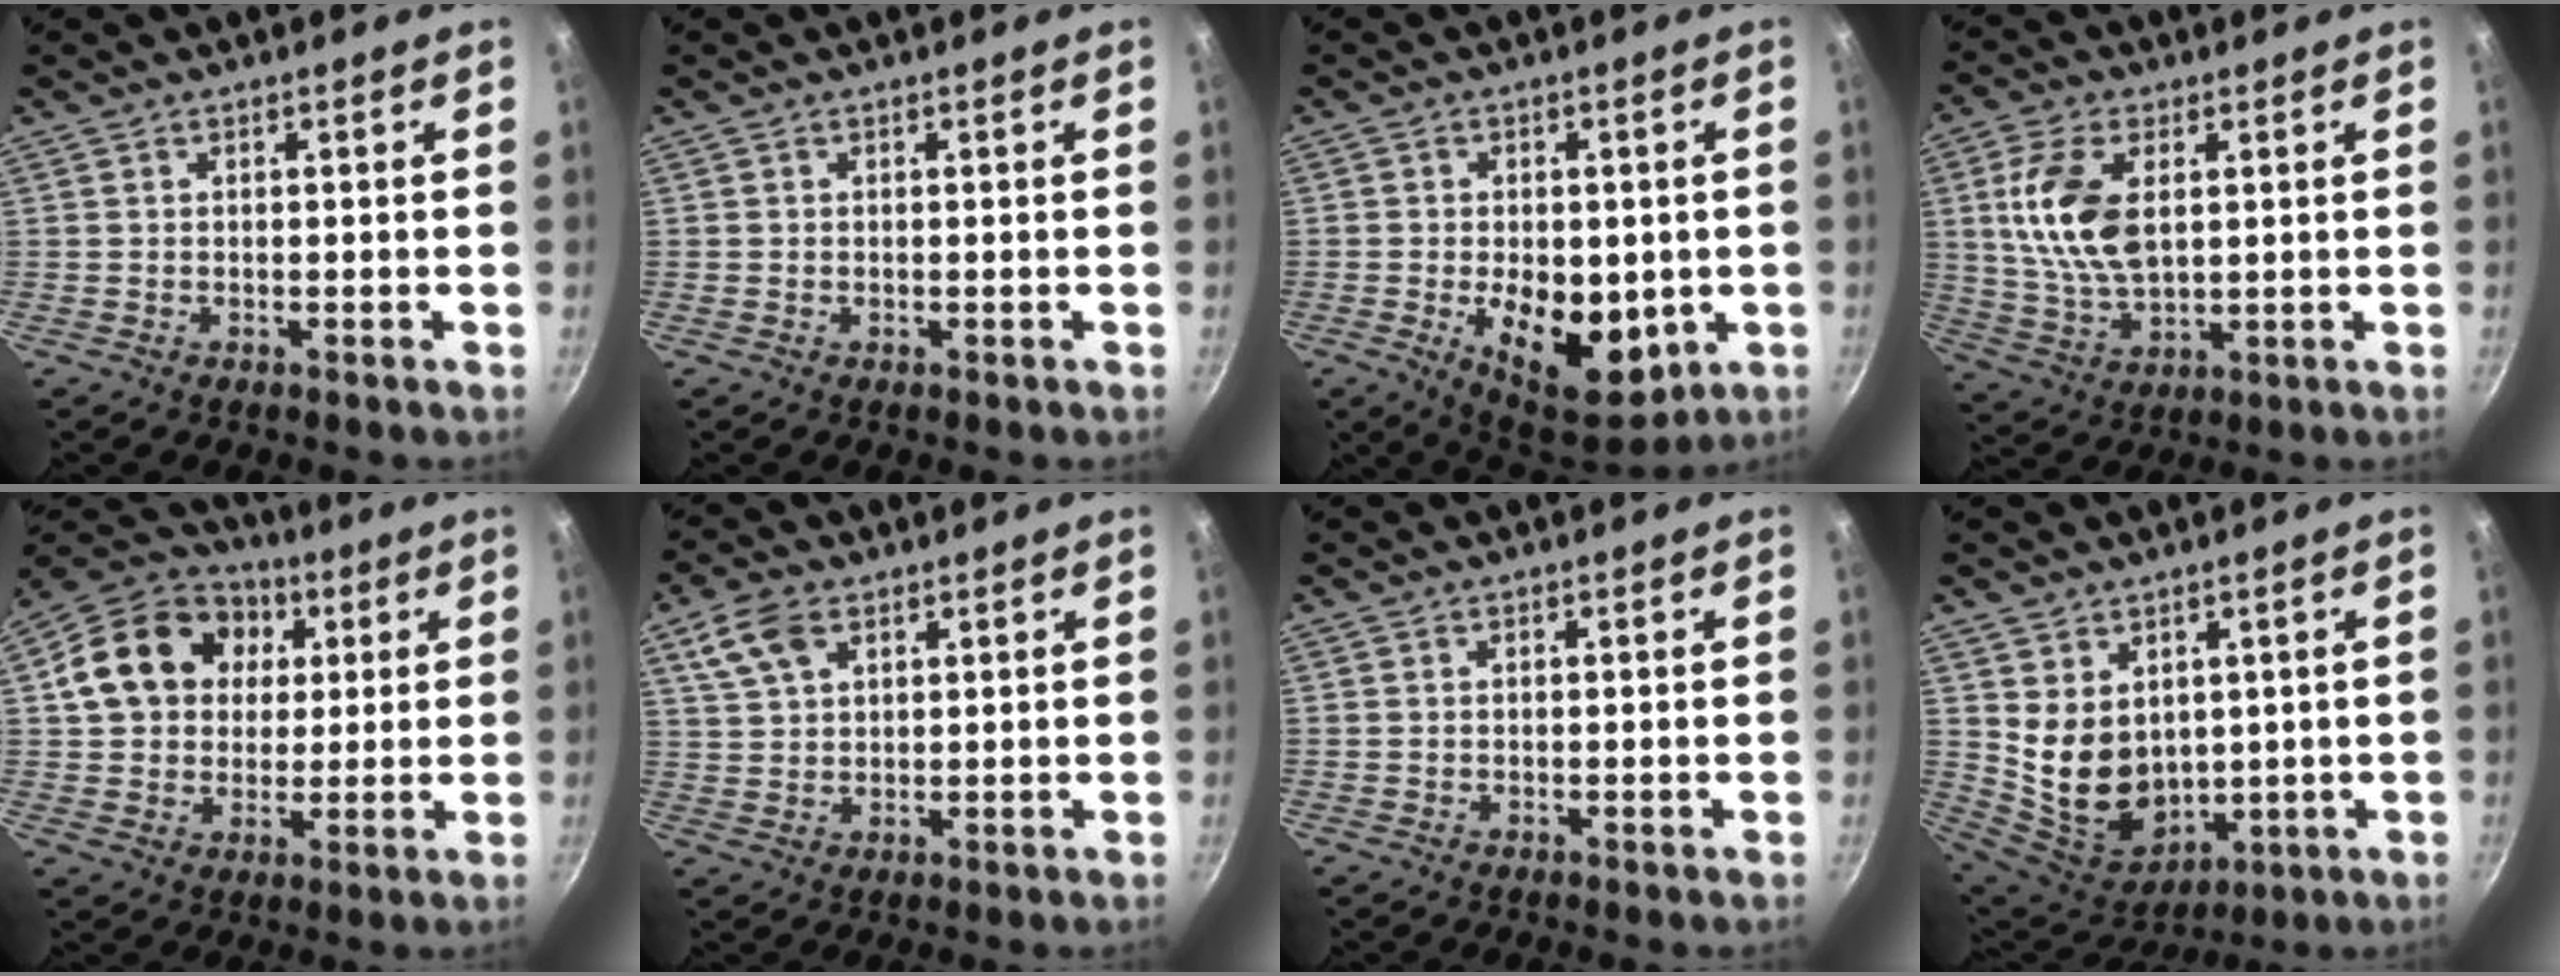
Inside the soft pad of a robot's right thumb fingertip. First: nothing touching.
{"total": 0.0}
{"total": 14.9, "force": [-2.9, 8.8, 11.7], "torque": [-0.133, -0.014, -0.026]}
{"total": 13.0, "force": [2.7, 7.2, 10.4], "torque": [-0.196, -0.014, 0.058]}
{"total": 17.3, "force": [4.1, 13.8, 9.5], "torque": [-0.148, 0.020, 0.058]}
{"total": 7.3, "force": [3.7, 4.3, 4.6], "torque": [-0.084, 0.000, 0.073]}
{"total": 0.0}
{"total": 12.3, "force": [2.3, 9.4, 7.5], "torque": [-0.106, -0.038, 0.071]}